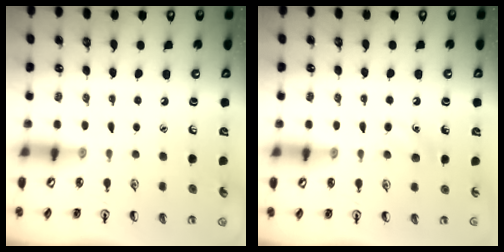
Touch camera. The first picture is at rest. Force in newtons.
{"total": 5.8, "press": 5.7, "slide": 1.4}